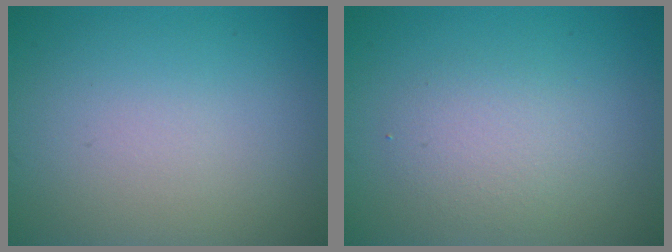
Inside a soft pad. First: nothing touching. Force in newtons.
{"total": 2.3, "press": 2.3, "slide": 0.1}